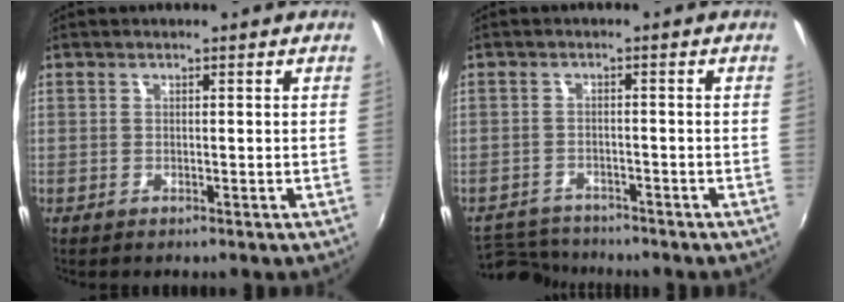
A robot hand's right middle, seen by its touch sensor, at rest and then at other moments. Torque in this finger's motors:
{"motor_torque": [-0.36, -0.37, -0.11, -0.03]}